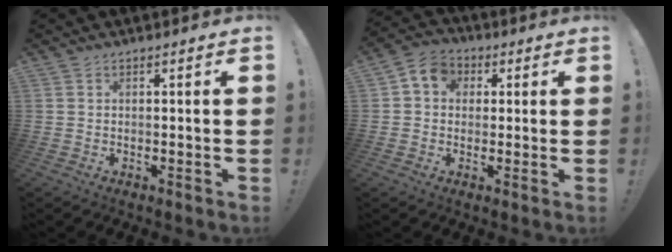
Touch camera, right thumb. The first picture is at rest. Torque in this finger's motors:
{"motor_torque": [-0.39, 0.39, 0.00, 0.00, 0.10]}